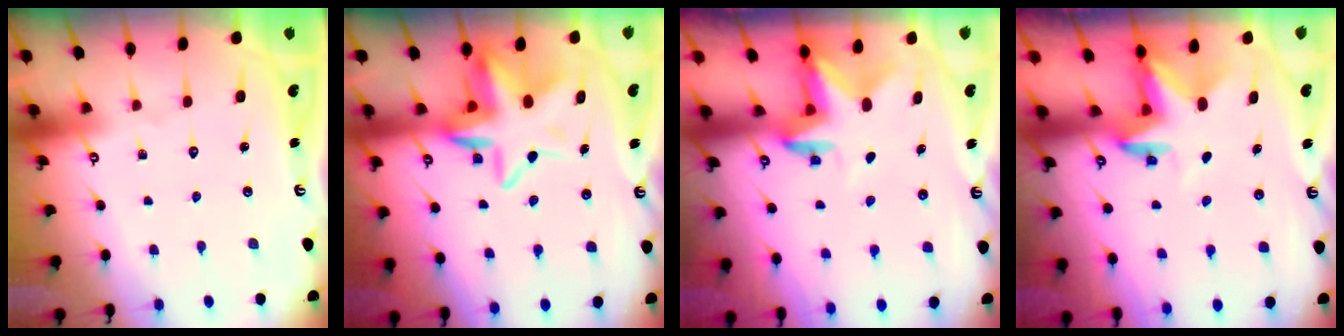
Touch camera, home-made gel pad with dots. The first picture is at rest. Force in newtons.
{"total": 11.3, "press": 11.0, "slide": 2.9}
{"total": 2.8, "press": 2.8, "slide": 0.6}
{"total": 2.8, "press": 2.8, "slide": 0.2}